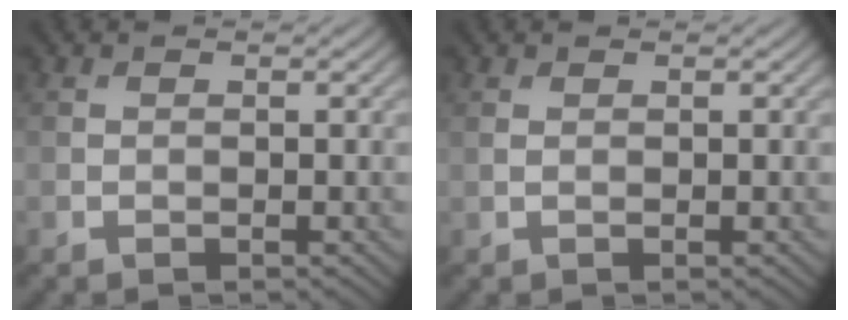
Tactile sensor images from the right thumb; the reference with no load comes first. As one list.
[{"total": 0.5, "force": [0.2, 0.1, 0.4], "torque": [-0.012, 0.002, 0.004]}]